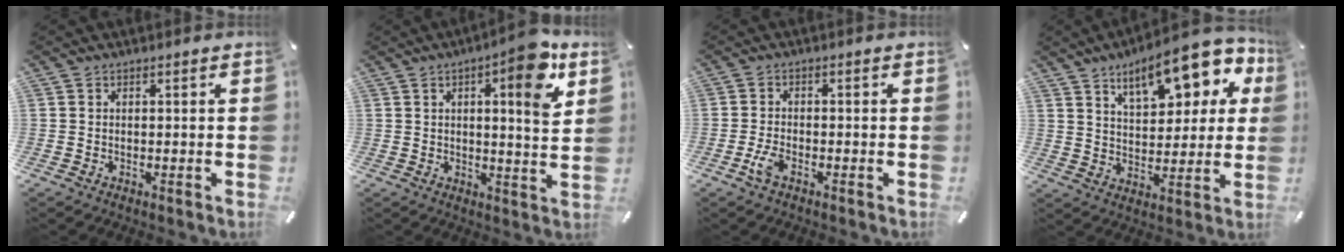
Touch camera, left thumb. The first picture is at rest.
{"total": 11.2, "force": [5.5, 2.4, 9.4], "torque": [-0.117, -0.036, 0.079]}
{"total": 3.3, "force": [-1.6, 1.2, 2.5], "torque": [-0.063, -0.001, -0.034]}
{"total": 16.0, "force": [9.3, 7.7, 10.5], "torque": [-0.155, -0.040, 0.157]}